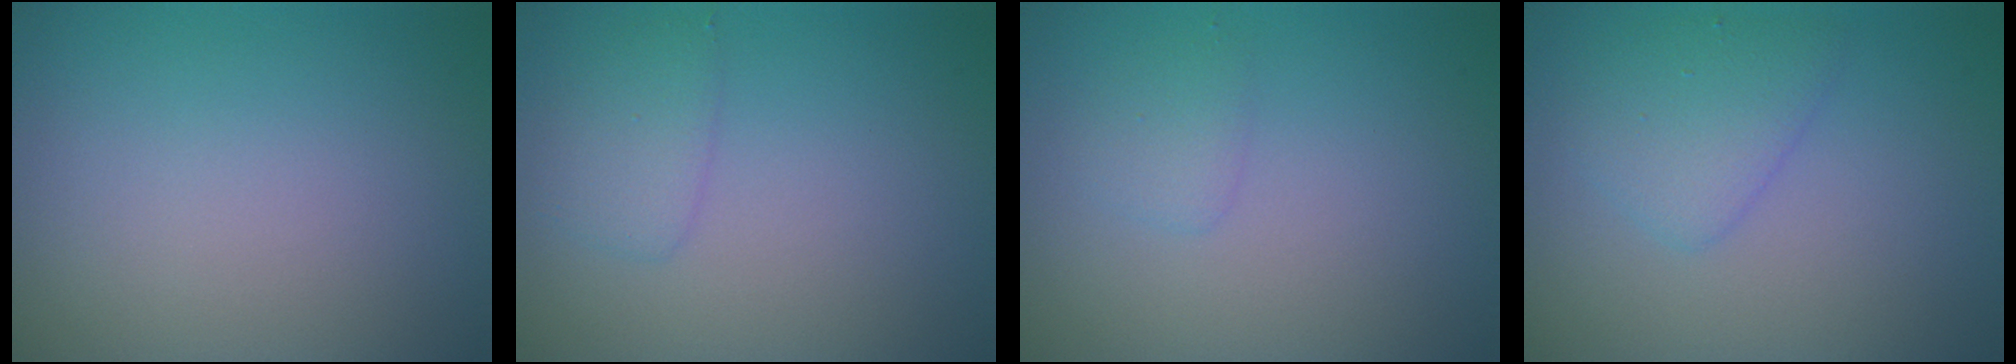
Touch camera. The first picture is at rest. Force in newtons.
{"total": 1.7, "press": 1.7, "slide": 0.1}
{"total": 1.1, "press": 1.1, "slide": 0.1}
{"total": 2.6, "press": 2.6, "slide": 0.1}